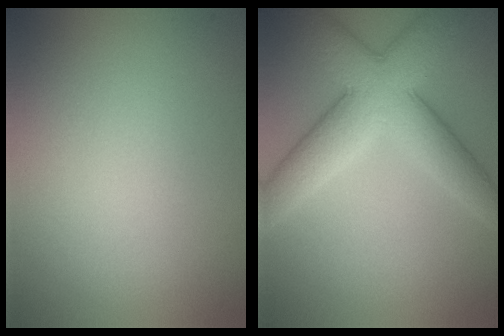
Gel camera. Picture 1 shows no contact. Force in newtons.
{"total": 7.7, "press": 7.7, "slide": 0.1}